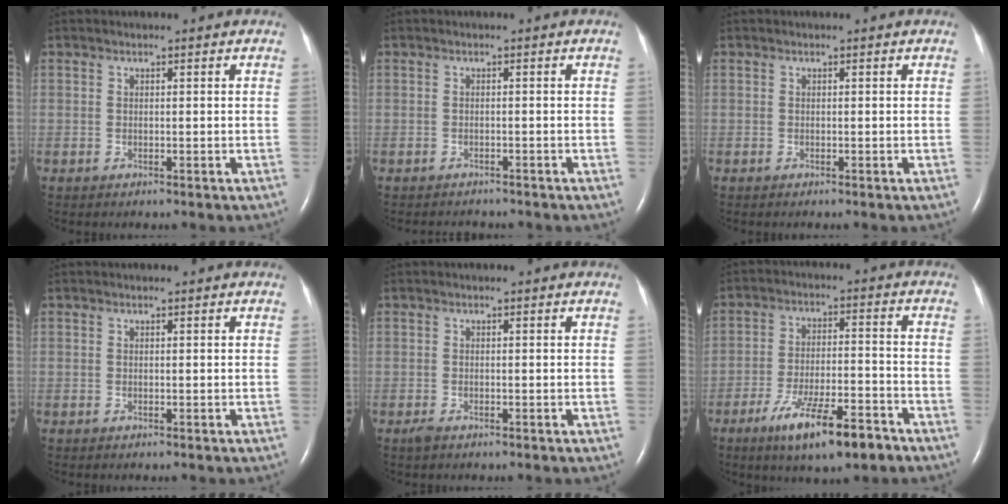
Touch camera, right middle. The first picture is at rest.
{"total": 2.8, "force": [-2.6, 0.7, 0.5], "torque": [-0.006, -0.005, -0.032]}
{"total": 0.0}
{"total": 0.0}
{"total": 1.1, "force": [-0.7, 0.3, 0.7], "torque": [-0.022, -0.003, -0.012]}
{"total": 11.7, "force": [-7.6, 2.3, 8.7], "torque": [-0.155, -0.012, -0.121]}